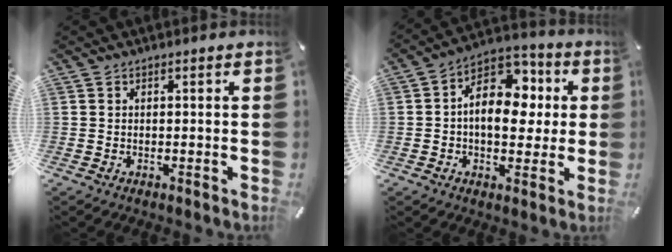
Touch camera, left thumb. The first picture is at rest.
{"total": 14.0, "force": [1.0, 10.1, 9.6], "torque": [-0.147, -0.009, 0.019]}